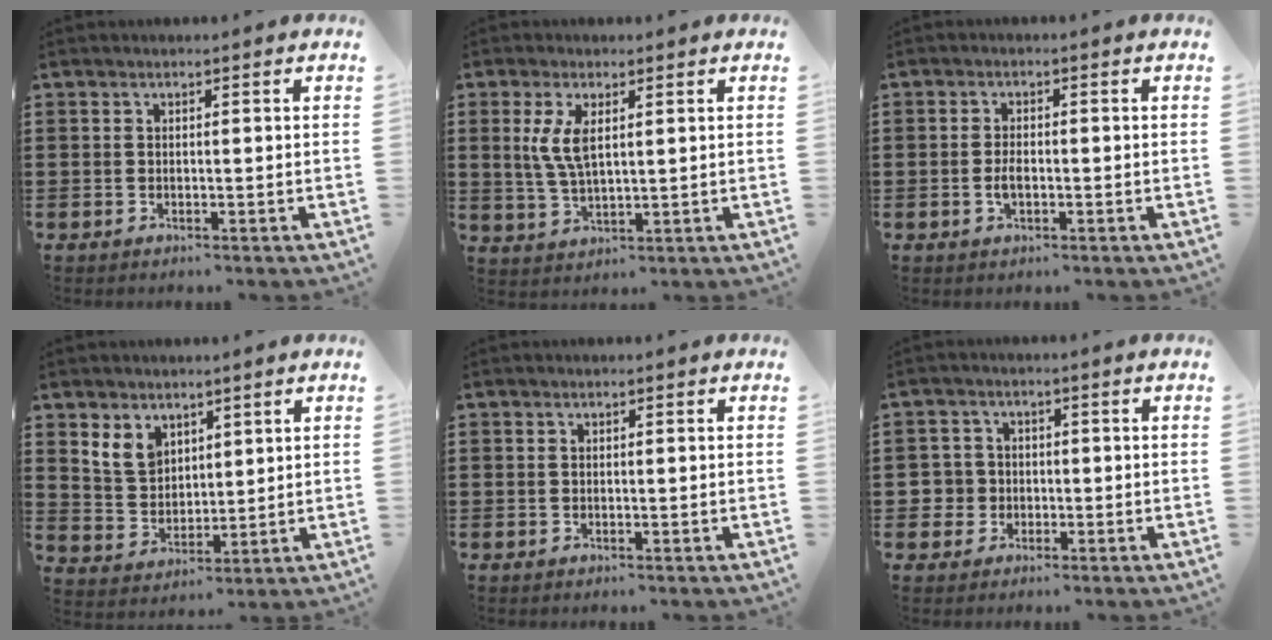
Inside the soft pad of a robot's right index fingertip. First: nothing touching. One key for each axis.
{"total": 5.6, "fx": 1.5, "fy": 2.3, "fz": 4.9, "tx": -0.110, "ty": 0.004, "tz": 0.024}
{"total": 2.3, "fx": -0.5, "fy": 1.1, "fz": 2.0, "tx": -0.038, "ty": 0.000, "tz": -0.009}
{"total": 5.6, "fx": 3.3, "fy": 4.1, "fz": 2.0, "tx": -0.060, "ty": 0.010, "tz": 0.064}
{"total": 0.0}
{"total": 3.5, "fx": -0.6, "fy": 3.4, "fz": 0.7, "tx": -0.035, "ty": 0.006, "tz": -0.018}